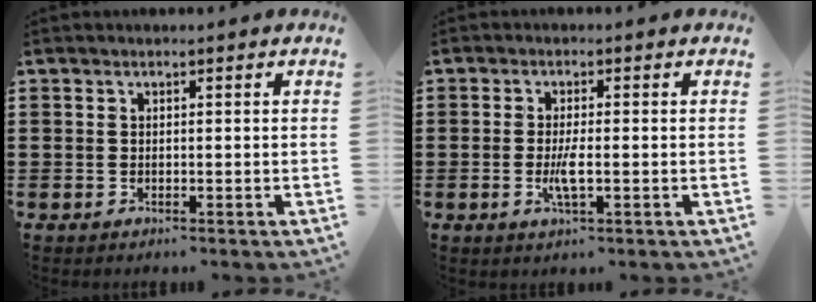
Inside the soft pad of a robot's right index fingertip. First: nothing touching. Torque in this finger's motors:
{"motor_torque": [1.36, 0.78, 0.49, 0.08]}